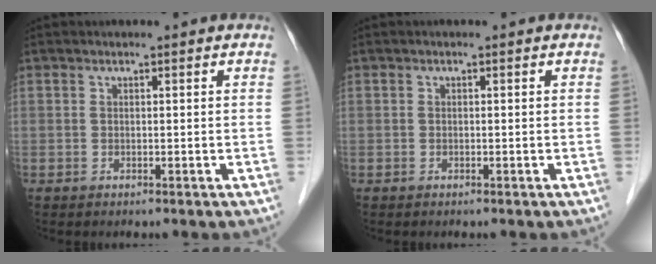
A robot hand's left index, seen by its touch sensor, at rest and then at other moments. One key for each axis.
{"total": 0.0}